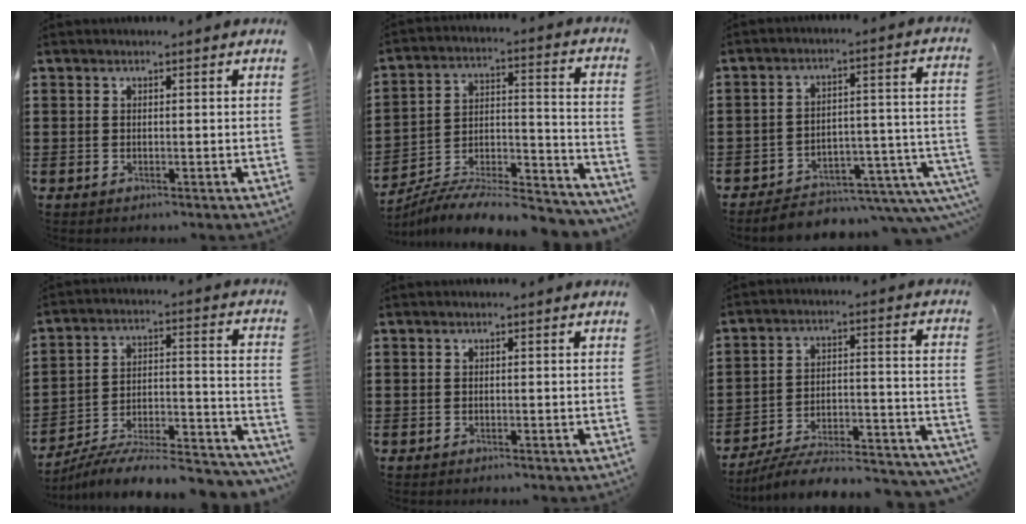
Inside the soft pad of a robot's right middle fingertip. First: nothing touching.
{"total": 8.3, "force": [-8.0, 0.8, 2.2], "torque": [-0.022, 0.010, -0.155]}
{"total": 5.0, "force": [-4.3, 1.5, 2.2], "torque": [-0.036, -0.002, -0.081]}
{"total": 8.2, "force": [-7.5, 0.8, 3.1], "torque": [-0.039, 0.006, -0.147]}
{"total": 0.0}
{"total": 7.1, "force": [-6.6, 0.3, 2.7], "torque": [-0.038, -0.005, -0.131]}